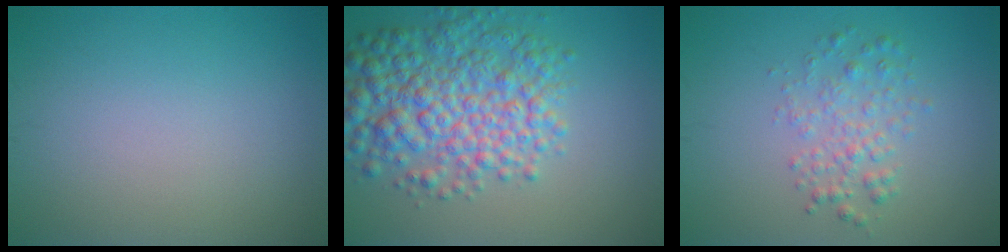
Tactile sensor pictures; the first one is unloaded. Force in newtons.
{"total": 7.7, "press": 7.7, "slide": 0.1}
{"total": 2.5, "press": 2.5, "slide": 0.0}